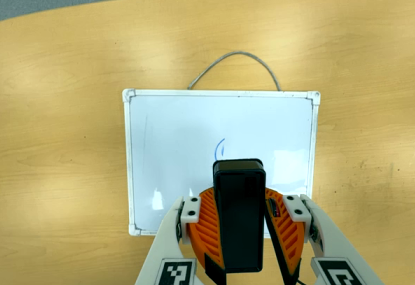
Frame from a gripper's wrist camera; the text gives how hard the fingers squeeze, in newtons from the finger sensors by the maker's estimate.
{"total": 9.6, "left": 9.6, "right": 9.6}